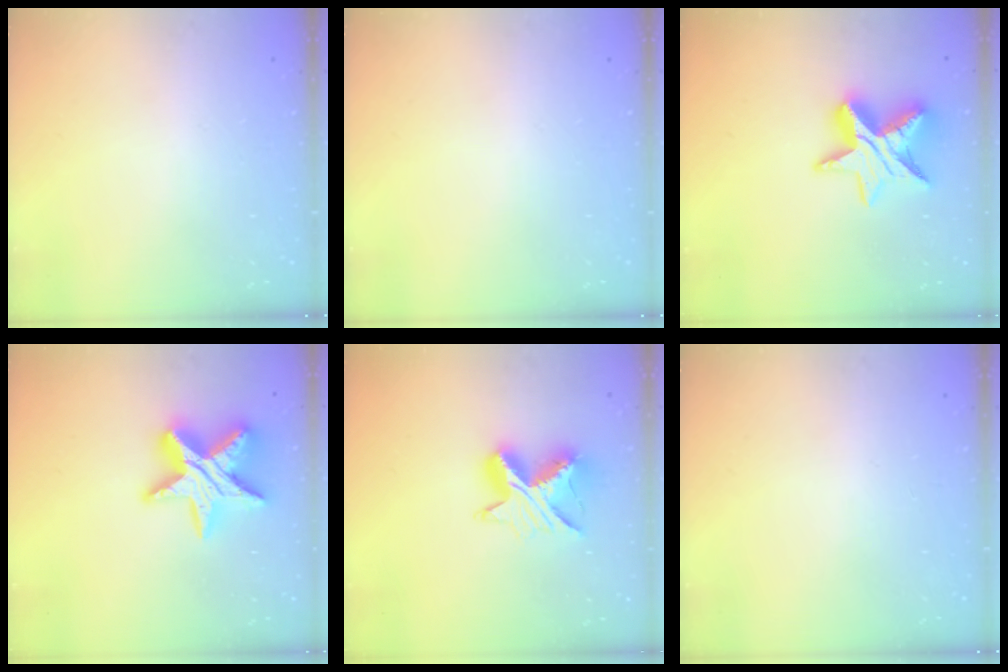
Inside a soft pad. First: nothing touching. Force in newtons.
{"total": 0.0}
{"total": 13.5, "press": 13.4, "slide": 1.1}
{"total": 17.8, "press": 17.7, "slide": 1.3}
{"total": 10.2, "press": 10.2, "slide": 0.5}
{"total": 0.0}